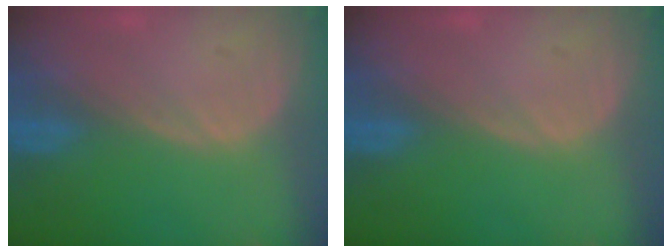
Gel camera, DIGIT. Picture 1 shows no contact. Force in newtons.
{"total": 0.0}